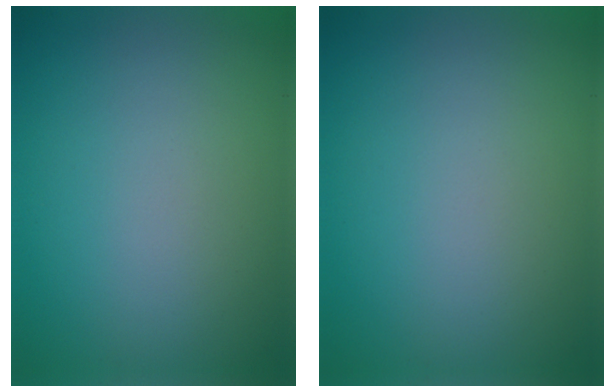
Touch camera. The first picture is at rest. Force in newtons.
{"total": 0.0}